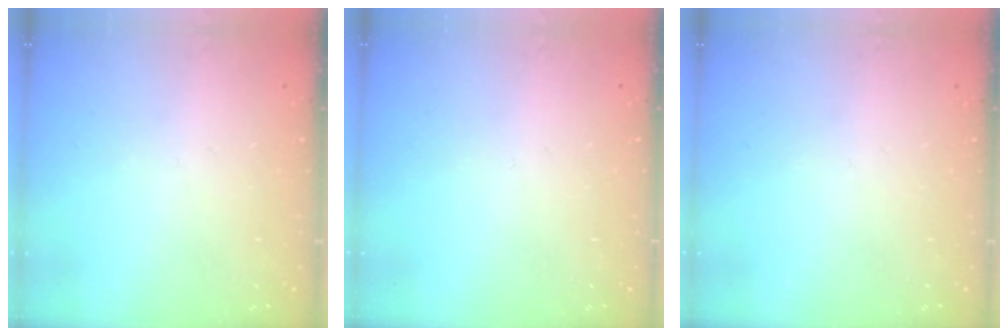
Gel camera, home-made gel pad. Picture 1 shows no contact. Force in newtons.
{"total": 0.0}
{"total": 0.0}